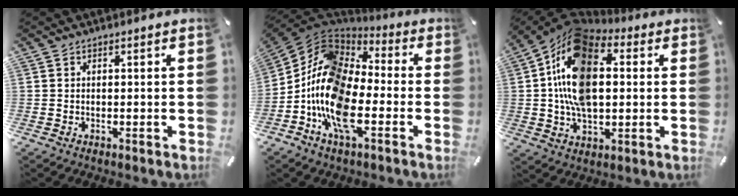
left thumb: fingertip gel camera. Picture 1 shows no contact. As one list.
[{"total": 16.4, "force": [-6.9, 9.0, 11.8], "torque": [-0.262, 0.016, -0.133]}, {"total": 18.8, "force": [2.5, 11.9, 14.3], "torque": [-0.291, -0.005, 0.038]}]